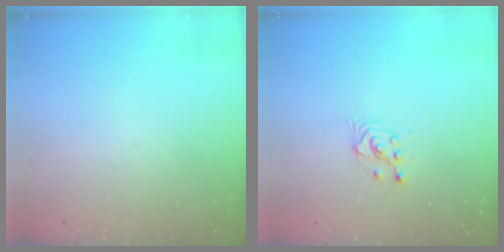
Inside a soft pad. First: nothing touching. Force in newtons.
{"total": 2.7, "press": 2.7, "slide": 0.3}